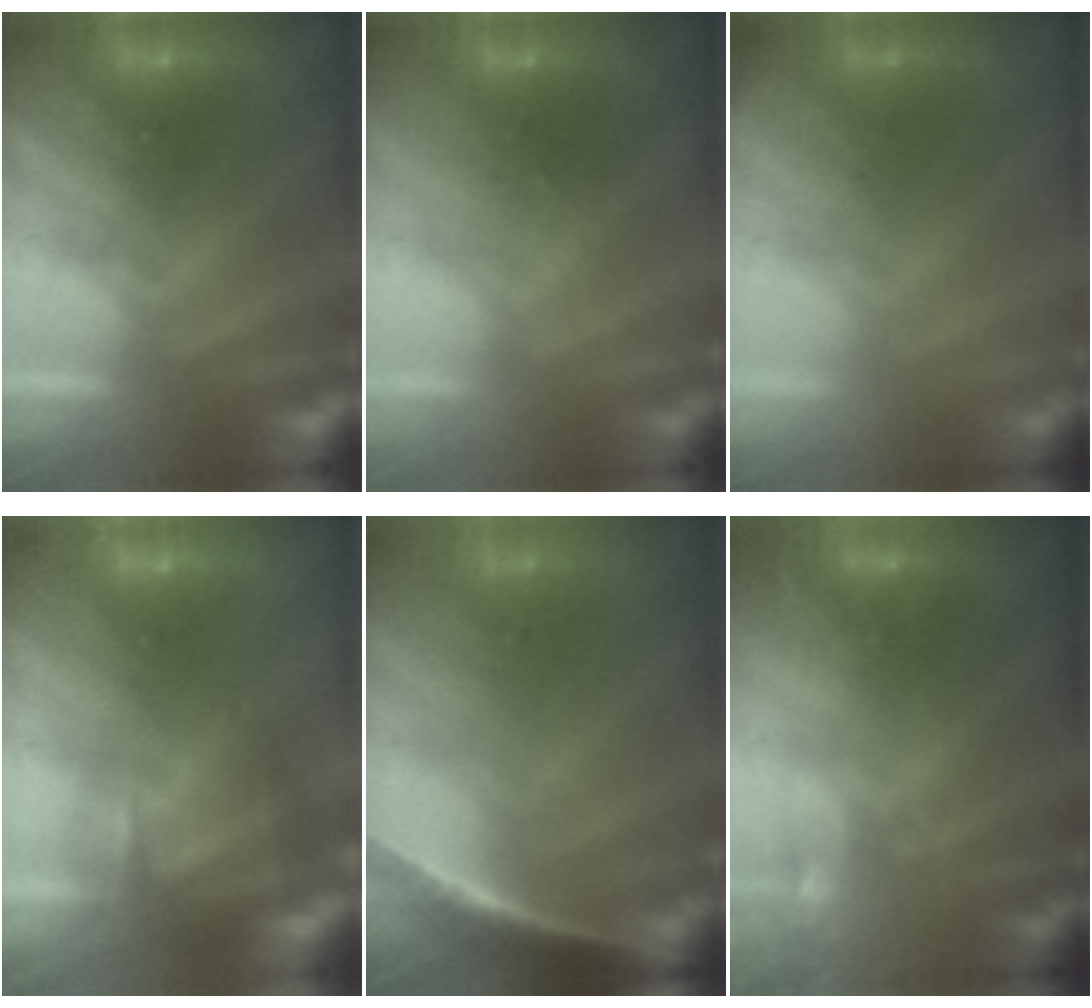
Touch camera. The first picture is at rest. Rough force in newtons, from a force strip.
{"total": 2.4}
{"total": 1.8}
{"total": 6.9}
{"total": 1.7}
{"total": 2.1}